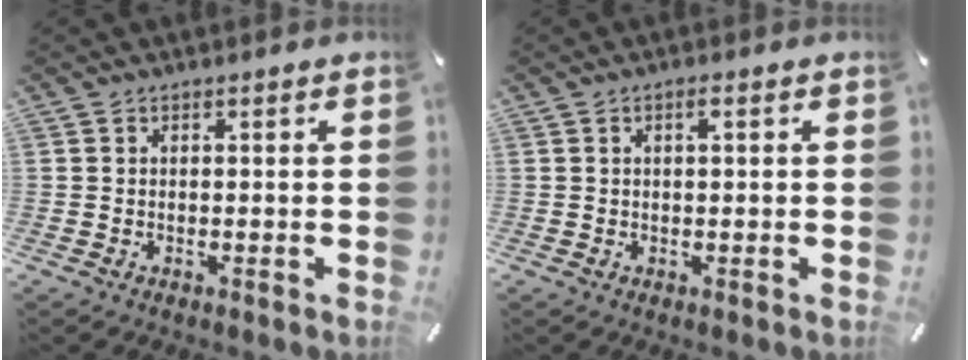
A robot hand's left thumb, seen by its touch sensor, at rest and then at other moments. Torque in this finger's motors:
{"motor_torque": [0.02, -0.21, 0.02, 0.12, -0.02]}